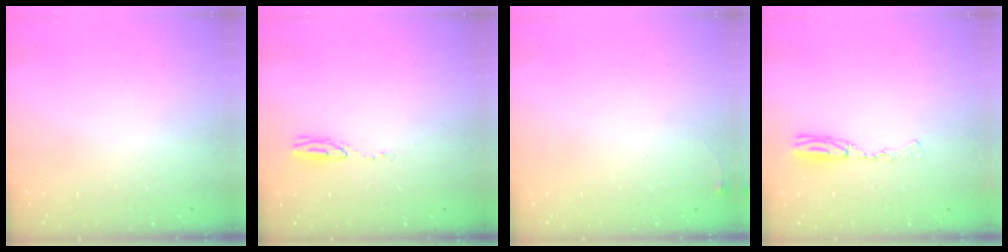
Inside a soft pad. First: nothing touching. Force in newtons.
{"total": 14.7, "press": 6.3, "slide": 13.3}
{"total": 3.6, "press": 3.5, "slide": 0.6}
{"total": 6.9, "press": 6.7, "slide": 1.8}